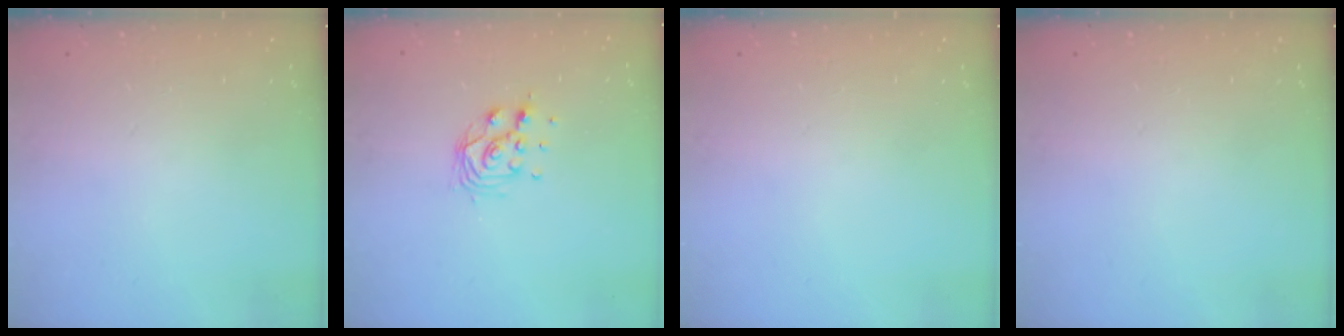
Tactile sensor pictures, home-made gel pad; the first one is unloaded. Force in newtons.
{"total": 9.4, "press": 9.2, "slide": 1.9}
{"total": 0.0}
{"total": 0.0}